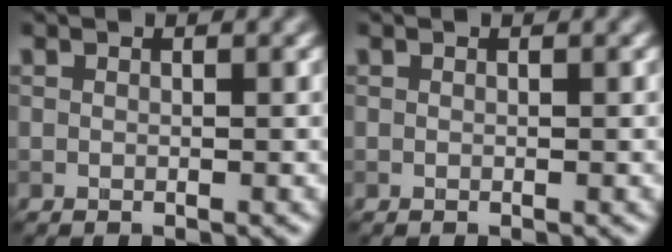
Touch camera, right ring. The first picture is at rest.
{"total": 0.0}